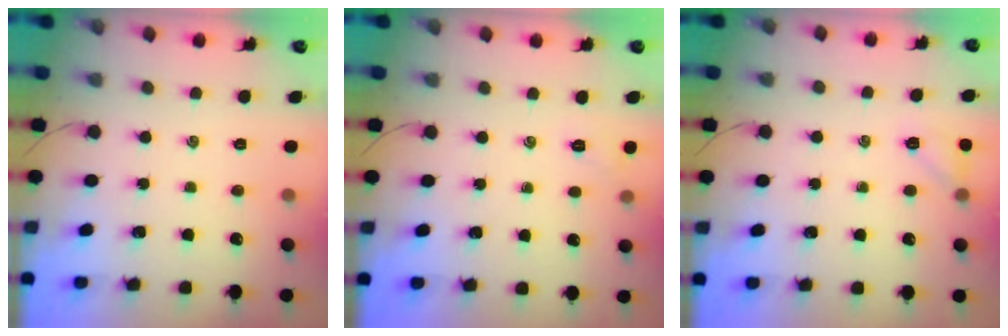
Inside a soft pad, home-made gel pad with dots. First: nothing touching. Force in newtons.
{"total": 4.0, "press": 3.9, "slide": 1.2}
{"total": 6.3, "press": 6.2, "slide": 1.3}